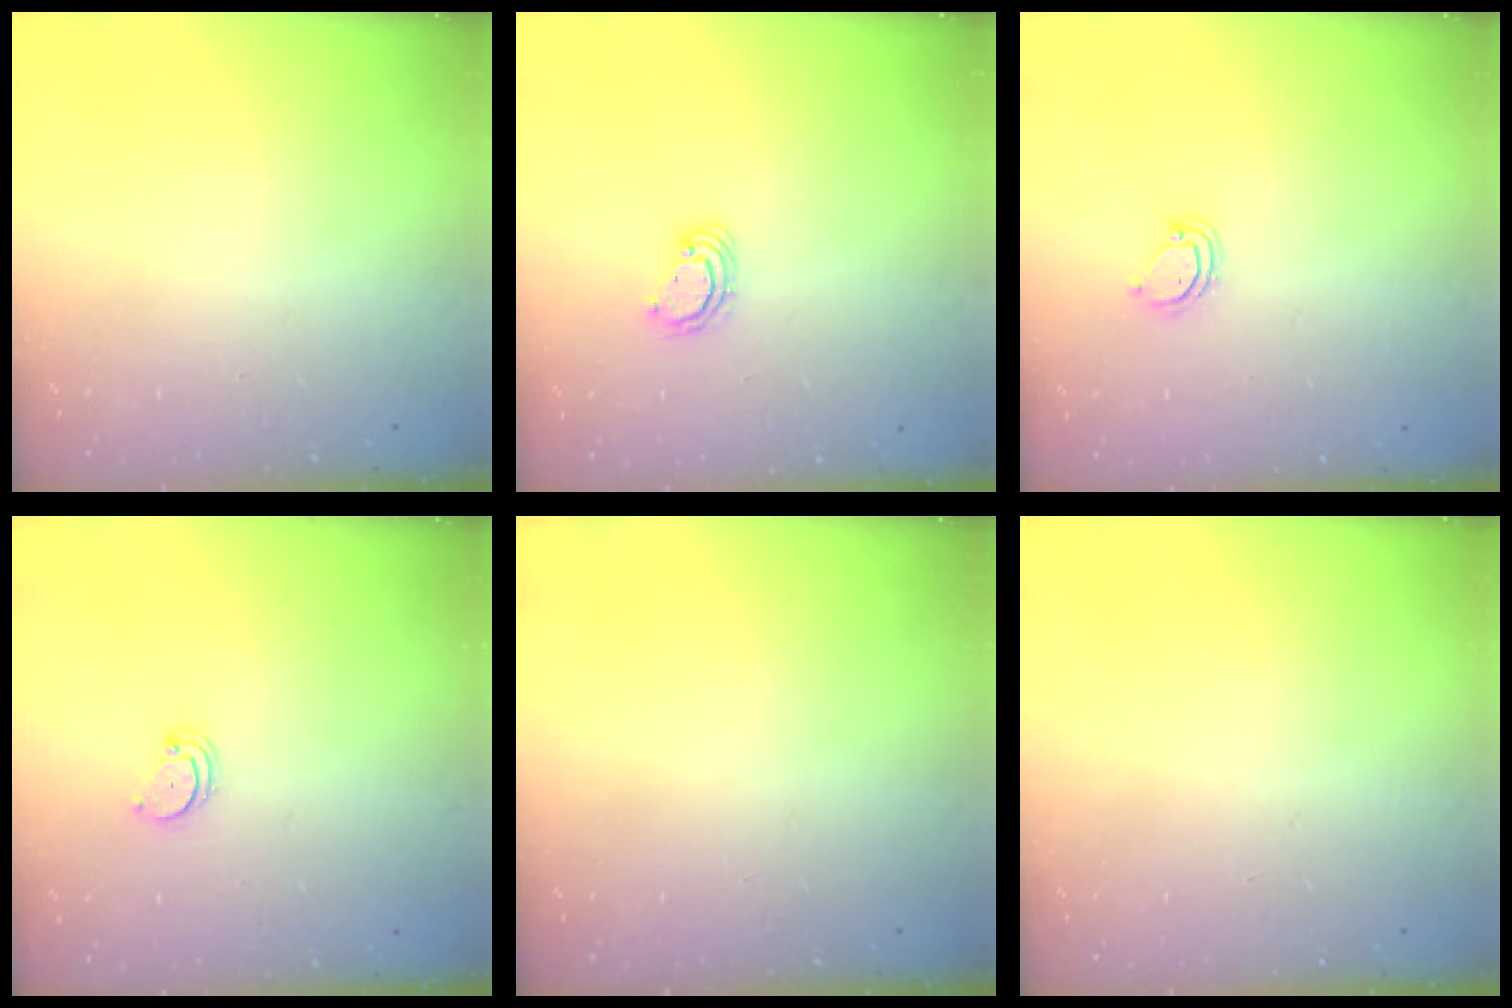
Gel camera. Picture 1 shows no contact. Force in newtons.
{"total": 3.7, "press": 3.7, "slide": 0.3}
{"total": 3.1, "press": 3.1, "slide": 0.2}
{"total": 1.8, "press": 1.8, "slide": 0.2}
{"total": 0.0}
{"total": 0.0}